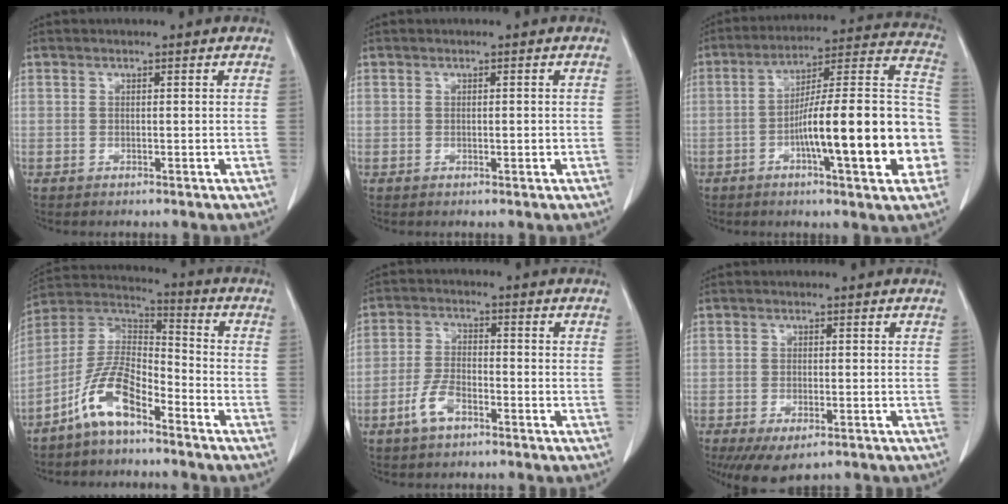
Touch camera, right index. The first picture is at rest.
{"total": 0.7, "force": [0.0, 0.3, 0.7], "torque": [-0.009, 0.001, 0.004]}
{"total": 22.5, "force": [-5.5, 3.2, 21.5], "torque": [-0.250, 0.029, -0.075]}
{"total": 10.3, "force": [-6.6, 3.2, 7.2], "torque": [-0.157, 0.014, -0.131]}
{"total": 5.1, "force": [-3.0, 2.2, 3.5], "torque": [-0.080, 0.002, -0.057]}
{"total": 6.9, "force": [-4.6, 2.7, 4.4], "torque": [-0.068, -0.013, -0.070]}